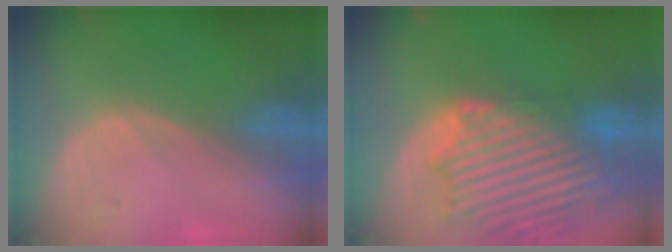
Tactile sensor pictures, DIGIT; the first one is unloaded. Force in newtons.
{"total": 14.2, "press": 12.2, "slide": 7.4}